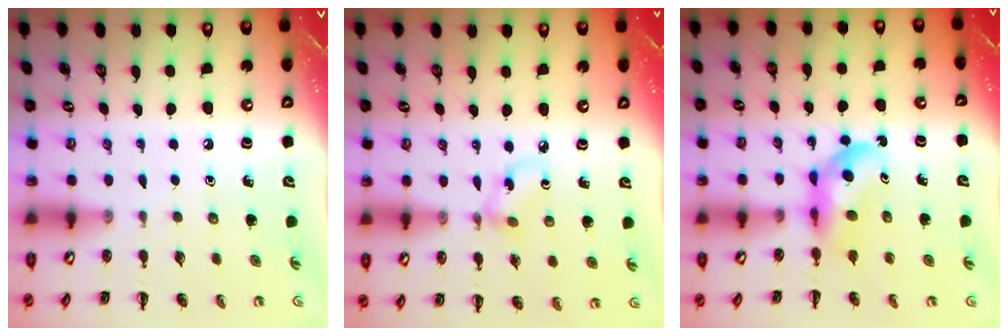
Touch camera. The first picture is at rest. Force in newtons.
{"total": 3.7, "press": 3.6, "slide": 0.7}
{"total": 5.9, "press": 5.8, "slide": 0.9}